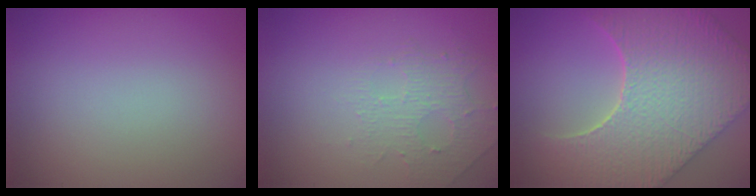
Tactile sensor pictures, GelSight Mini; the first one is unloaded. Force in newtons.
{"total": 1.6, "press": 1.2, "slide": 1.0}
{"total": 9.2, "press": 7.4, "slide": 5.5}